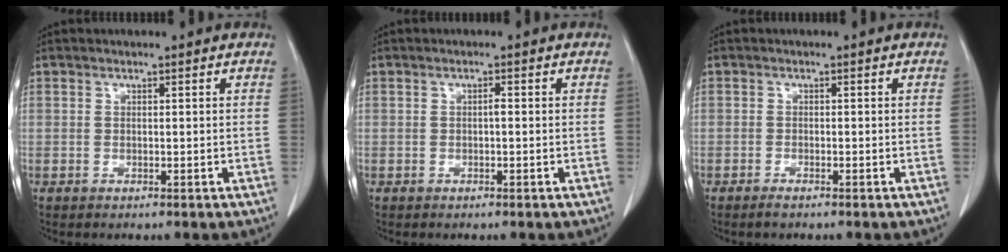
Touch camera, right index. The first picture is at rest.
{"total": 0.7, "force": [-0.1, 0.1, 0.7], "torque": [-0.011, 0.002, -0.002]}
{"total": 1.0, "force": [-0.9, 0.1, 0.5], "torque": [-0.011, -0.001, -0.012]}